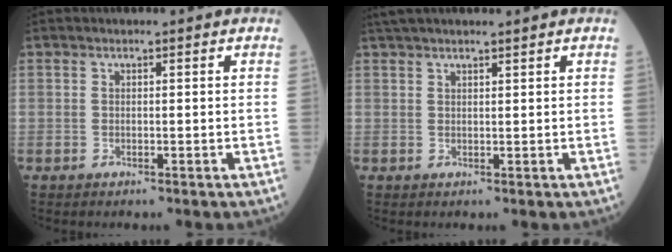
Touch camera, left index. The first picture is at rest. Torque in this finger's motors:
{"motor_torque": [0.46, -0.57, 0.03, 0.00]}